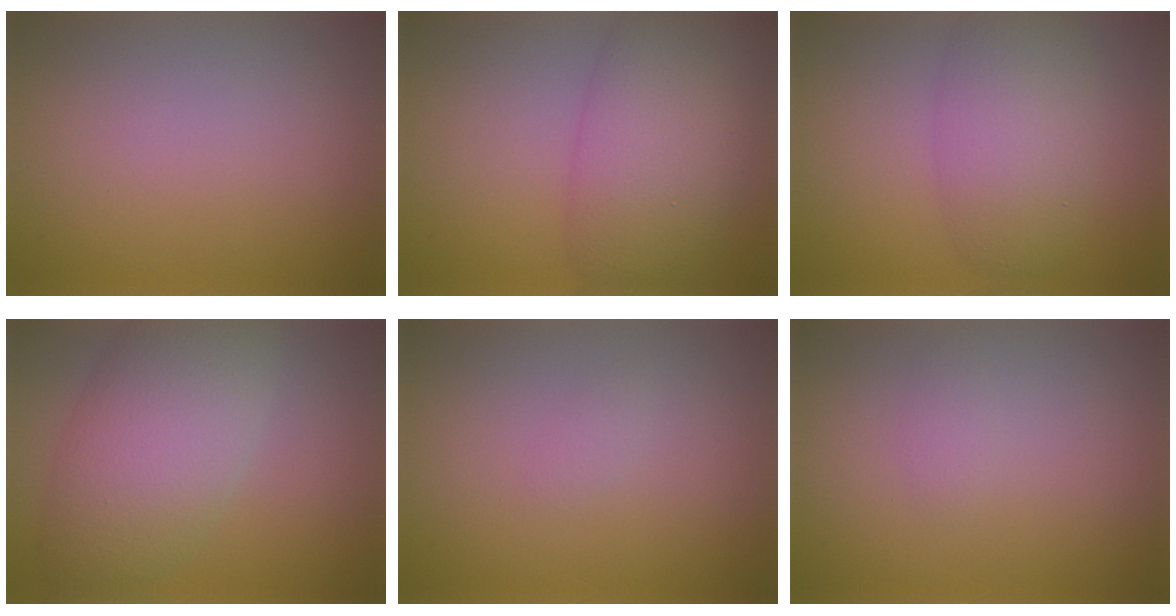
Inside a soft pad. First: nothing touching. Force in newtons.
{"total": 7.9, "press": 7.9, "slide": 0.3}
{"total": 5.3, "press": 5.3, "slide": 0.2}
{"total": 8.1, "press": 8.1, "slide": 0.3}
{"total": 0.7, "press": 0.7, "slide": 0.1}
{"total": 0.8, "press": 0.8, "slide": 0.0}